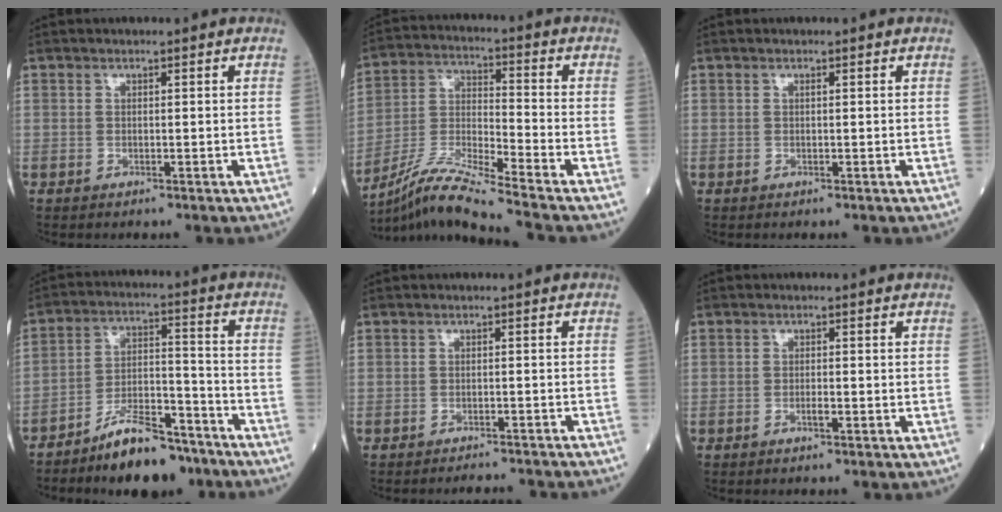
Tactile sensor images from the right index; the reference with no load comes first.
{"total": 12.0, "force": [-10.4, -2.1, 5.6], "torque": [-0.112, -0.014, -0.198]}
{"total": 0.0}
{"total": 11.3, "force": [-8.7, 3.5, 6.4], "torque": [-0.108, 0.014, -0.152]}
{"total": 5.6, "force": [-5.3, 0.2, 1.9], "torque": [-0.018, -0.010, -0.064]}
{"total": 1.2, "force": [-0.6, 0.2, 1.0], "torque": [-0.021, 0.001, -0.012]}